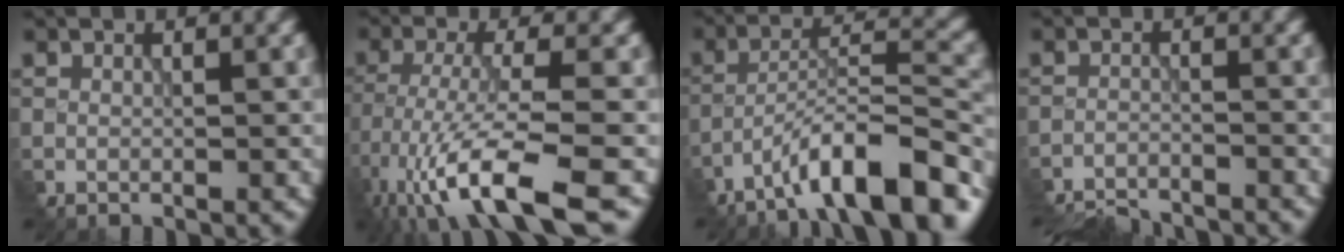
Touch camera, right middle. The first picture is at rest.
{"total": 9.5, "force": [-5.8, 2.2, 7.2], "torque": [-0.144, -0.005, -0.098]}
{"total": 10.2, "force": [-7.5, 2.3, 6.5], "torque": [-0.103, 0.023, -0.126]}
{"total": 7.7, "force": [-7.6, 0.8, 0.4], "torque": [-0.005, -0.004, -0.112]}